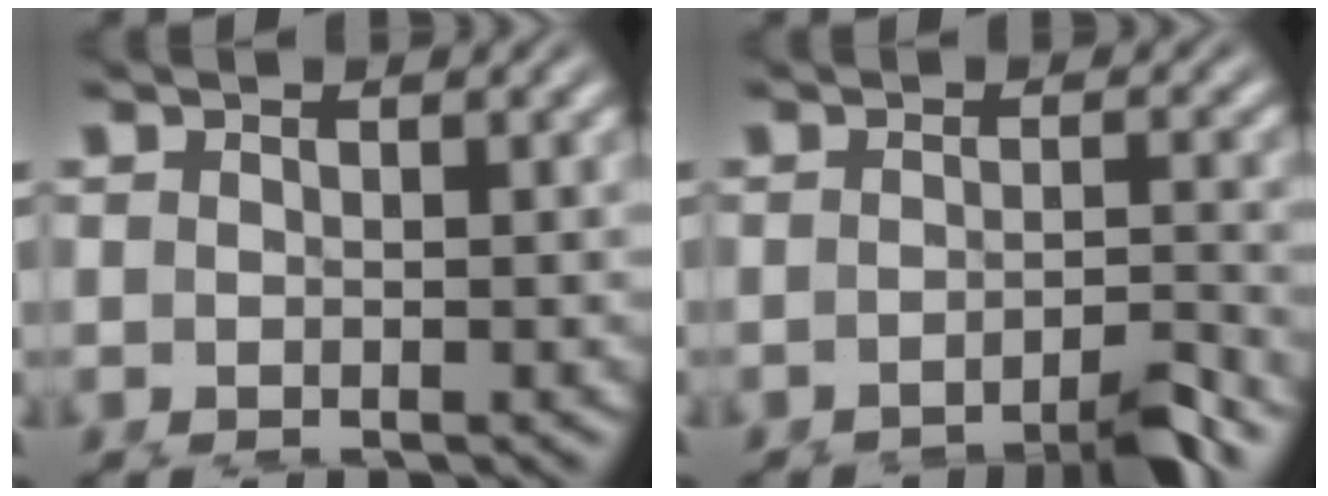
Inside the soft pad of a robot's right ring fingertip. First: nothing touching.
{"total": 3.6, "force": [-3.0, 0.0, 2.0], "torque": [-0.016, -0.002, -0.046]}